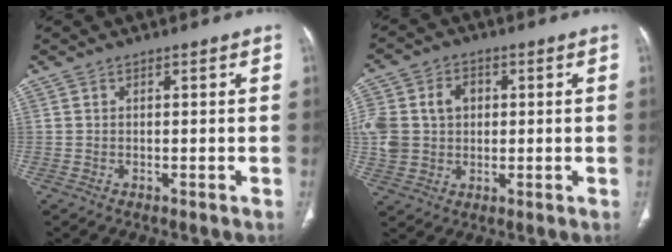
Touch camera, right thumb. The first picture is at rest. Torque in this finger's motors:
{"motor_torque": [0.10, 0.10, 0.39, 0.50, 0.07]}